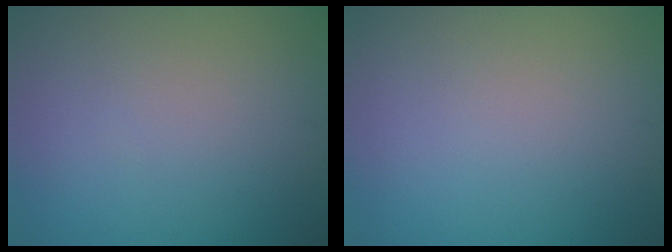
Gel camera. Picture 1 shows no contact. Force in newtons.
{"total": 0.0}